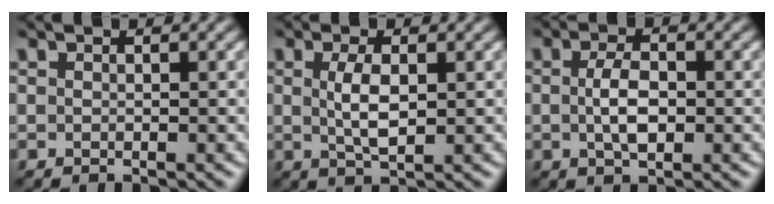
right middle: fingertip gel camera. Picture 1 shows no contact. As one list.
[{"total": 3.0, "force": [0.4, 1.0, 2.8], "torque": [-0.062, -0.002, 0.009]}, {"total": 3.1, "force": [-0.1, 1.5, 2.7], "torque": [-0.056, -0.002, -0.003]}]